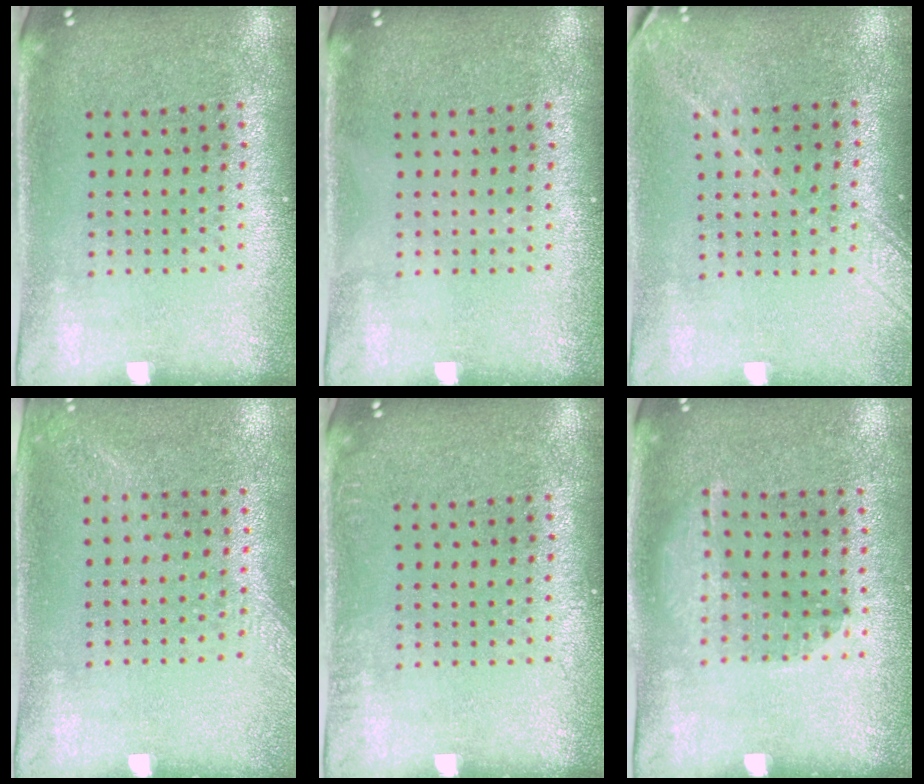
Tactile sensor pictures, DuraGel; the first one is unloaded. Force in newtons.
{"total": 0.0}
{"total": 1.8, "press": 1.5, "slide": 1.0}
{"total": 1.3, "press": 1.2, "slide": 0.5}
{"total": 0.5, "press": 0.5, "slide": 0.0}
{"total": 1.3, "press": 0.8, "slide": 1.0}